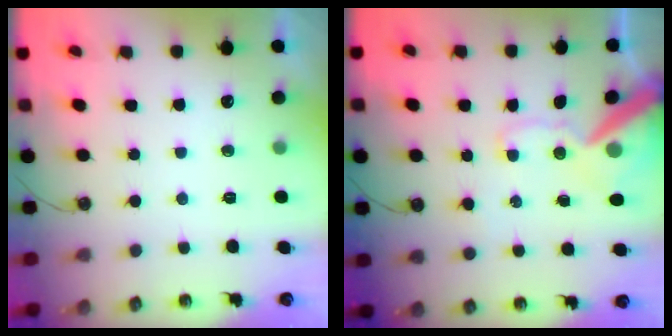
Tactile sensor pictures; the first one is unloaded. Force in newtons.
{"total": 14.5, "press": 14.3, "slide": 2.4}